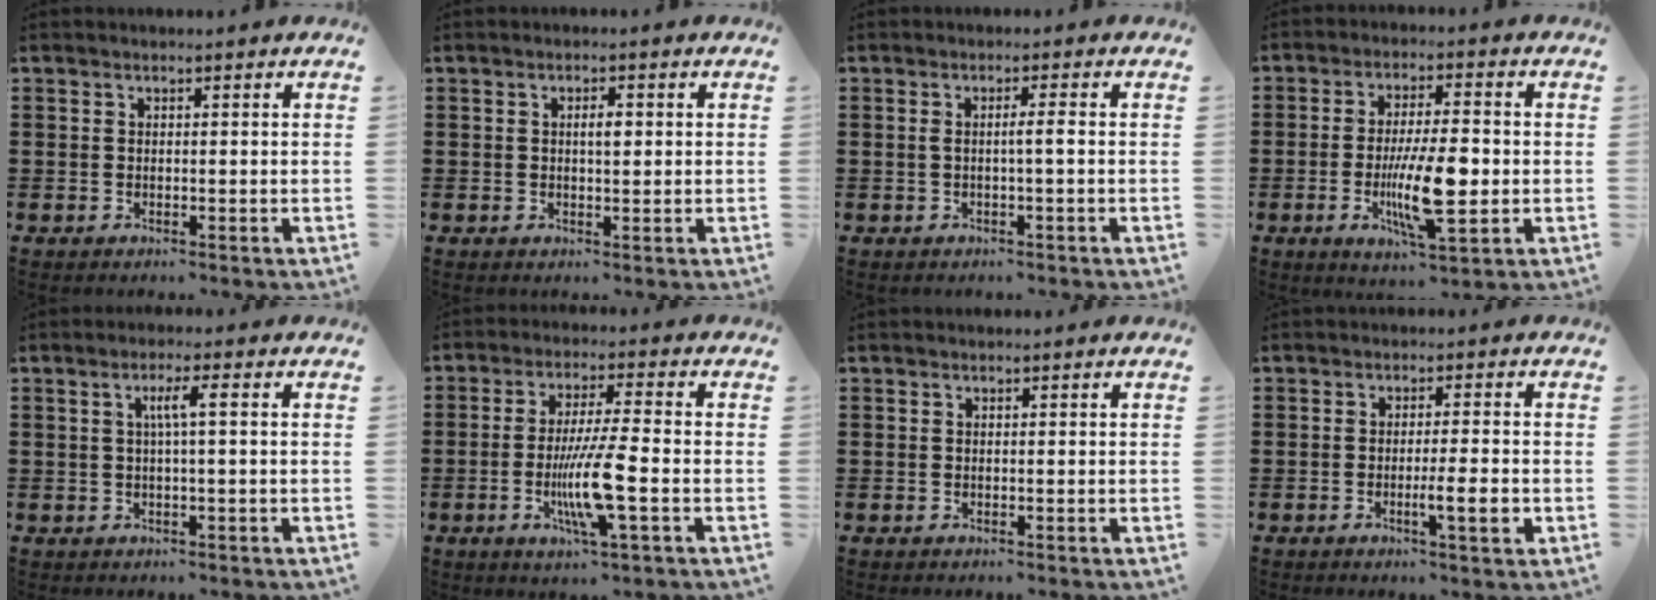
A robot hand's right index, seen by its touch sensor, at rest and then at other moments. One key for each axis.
{"total": 2.2, "fx": 0.3, "fy": 0.7, "fz": 2.0, "tx": -0.040, "ty": 0.006, "tz": 0.003}
{"total": 2.0, "fx": -0.2, "fy": -0.2, "fz": 1.9, "tx": -0.037, "ty": -0.002, "tz": -0.008}
{"total": 11.0, "fx": -2.0, "fy": 2.8, "fz": 10.4, "tx": -0.190, "ty": -0.014, "tz": -0.034}
{"total": 3.1, "fx": 0.3, "fy": 0.0, "fz": 3.1, "tx": -0.059, "ty": 0.001, "tz": 0.000}
{"total": 9.6, "fx": -2.8, "fy": 0.8, "fz": 9.1, "tx": -0.175, "ty": -0.016, "tz": -0.054}
{"total": 0.0}
{"total": 5.1, "fx": -1.6, "fy": 0.3, "fz": 4.8, "tx": -0.076, "ty": -0.010, "tz": -0.025}